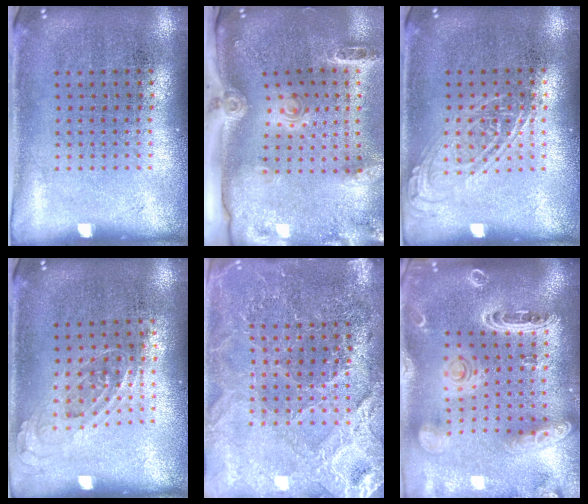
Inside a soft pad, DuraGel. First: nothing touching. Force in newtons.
{"total": 2.9, "press": 2.0, "slide": 2.1}
{"total": 1.1, "press": 1.1, "slide": 0.1}
{"total": 0.6, "press": 0.6, "slide": 0.3}
{"total": 3.8, "press": 3.7, "slide": 1.1}
{"total": 2.8, "press": 2.5, "slide": 1.4}